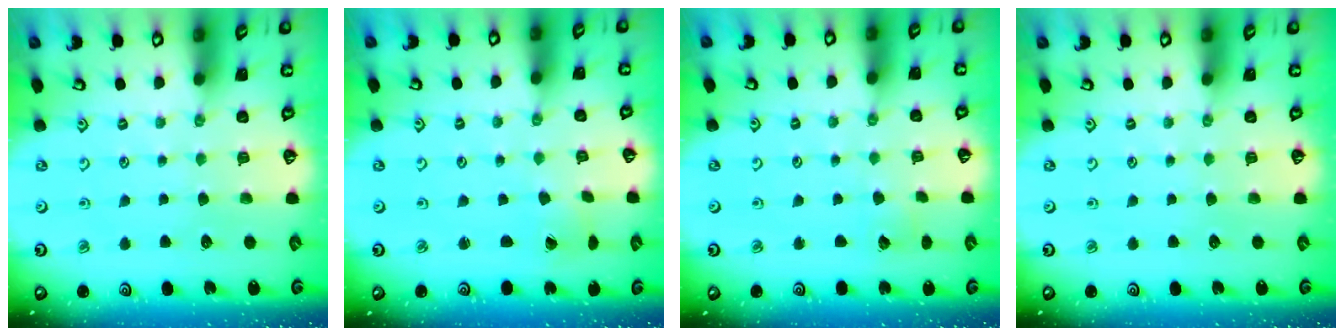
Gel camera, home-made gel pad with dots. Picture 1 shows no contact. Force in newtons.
{"total": 0.0}
{"total": 2.4, "press": 2.3, "slide": 0.3}
{"total": 0.0}